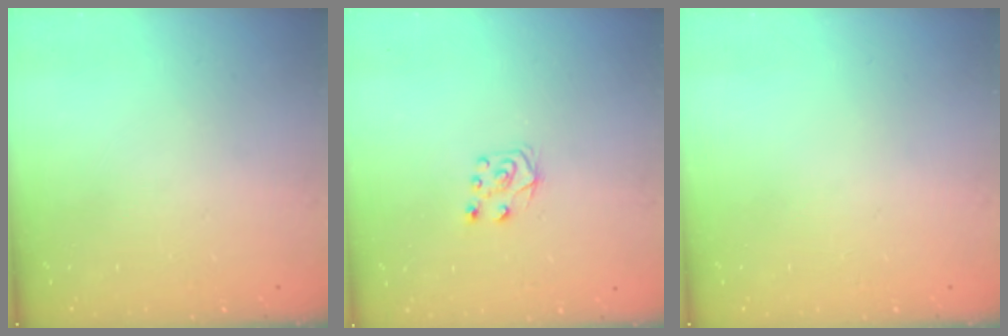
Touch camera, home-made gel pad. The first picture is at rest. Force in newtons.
{"total": 6.1, "press": 6.1, "slide": 0.5}
{"total": 0.0}